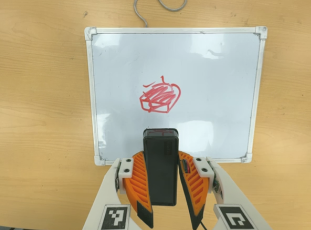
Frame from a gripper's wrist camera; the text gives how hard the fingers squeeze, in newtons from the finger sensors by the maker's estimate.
{"total": 9.9, "left": 8.2, "right": 11.6}